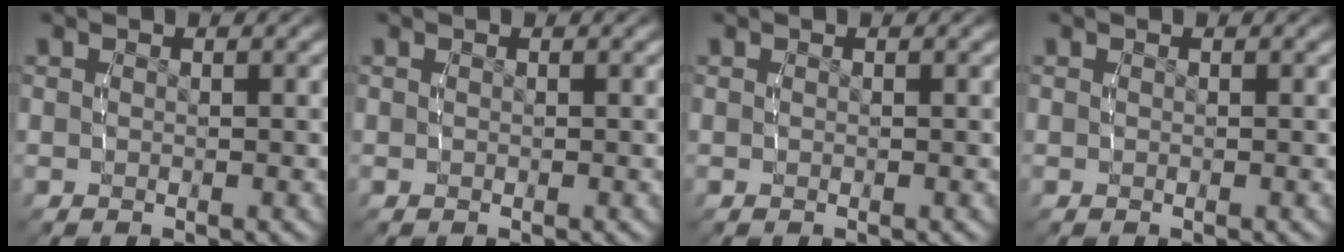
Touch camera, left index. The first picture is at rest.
{"total": 0.0}
{"total": 0.0}
{"total": 0.0}